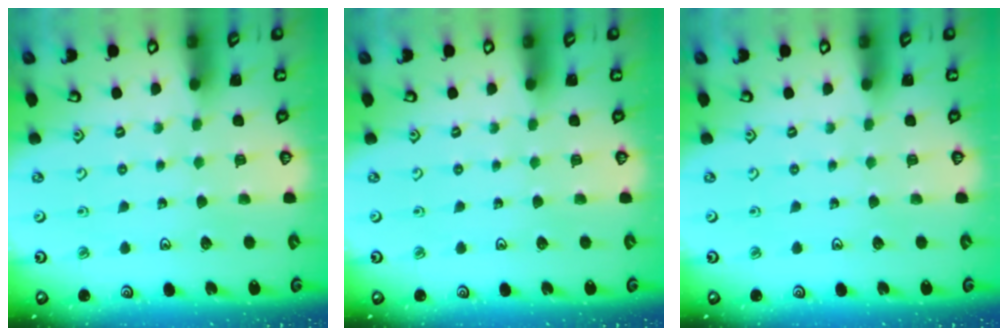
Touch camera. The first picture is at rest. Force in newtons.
{"total": 0.0}
{"total": 0.0}